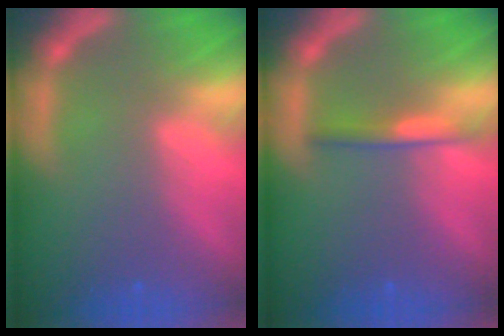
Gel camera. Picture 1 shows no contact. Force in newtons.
{"total": 1.9}